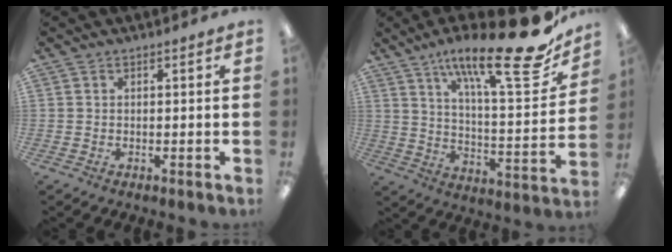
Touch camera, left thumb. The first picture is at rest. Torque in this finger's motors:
{"motor_torque": [0.24, 0.06, 1.63, -1.13, 0.33]}